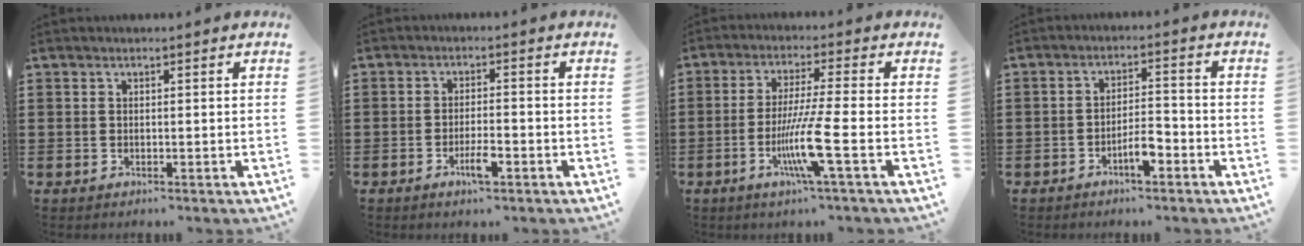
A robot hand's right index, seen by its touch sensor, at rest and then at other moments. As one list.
[{"total": 3.8, "force": [-1.9, 0.9, 3.2], "torque": [-0.058, 0.000, -0.036]}, {"total": 8.8, "force": [-3.1, -0.3, 8.2], "torque": [-0.165, -0.020, -0.062]}, {"total": 4.4, "force": [-2.5, 1.4, 3.3], "torque": [-0.063, 0.005, -0.049]}]